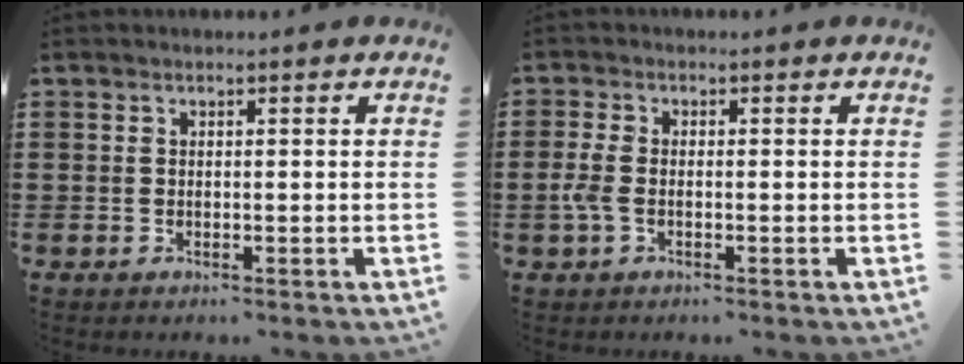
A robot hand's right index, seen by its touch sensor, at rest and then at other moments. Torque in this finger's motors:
{"motor_torque": [0.08, 0.03, 0.08, 0.05]}